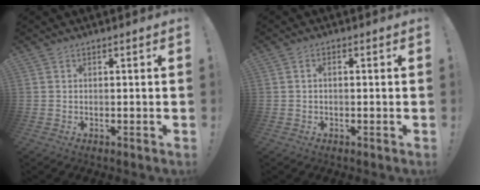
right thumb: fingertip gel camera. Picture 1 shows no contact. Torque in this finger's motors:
{"motor_torque": [-0.02, -0.15, -0.14, 0.40, 0.07]}